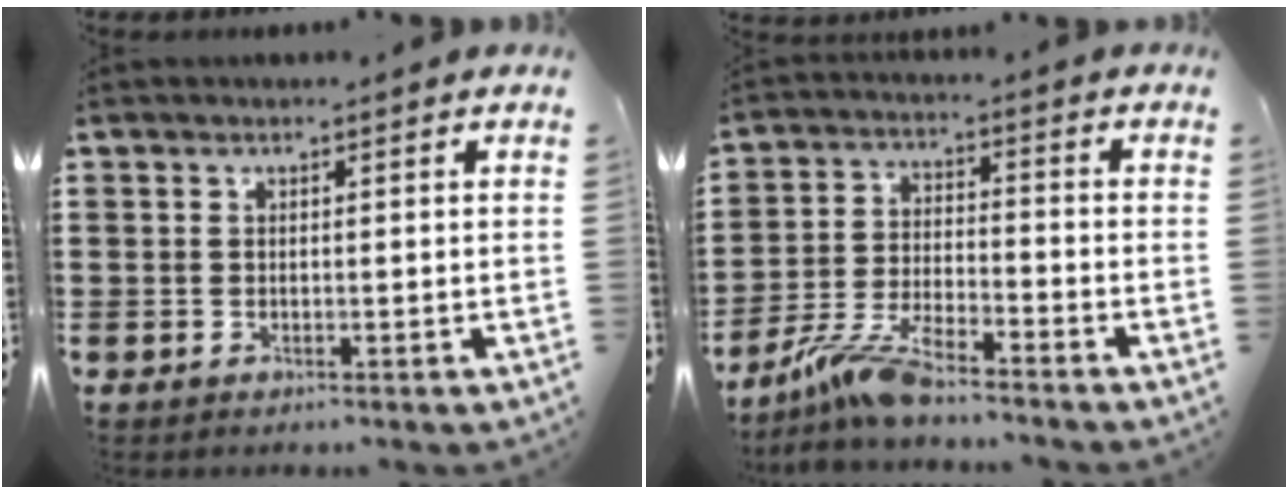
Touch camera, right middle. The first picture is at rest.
{"total": 7.7, "force": [-6.5, 0.6, 4.1], "torque": [-0.101, -0.013, -0.128]}